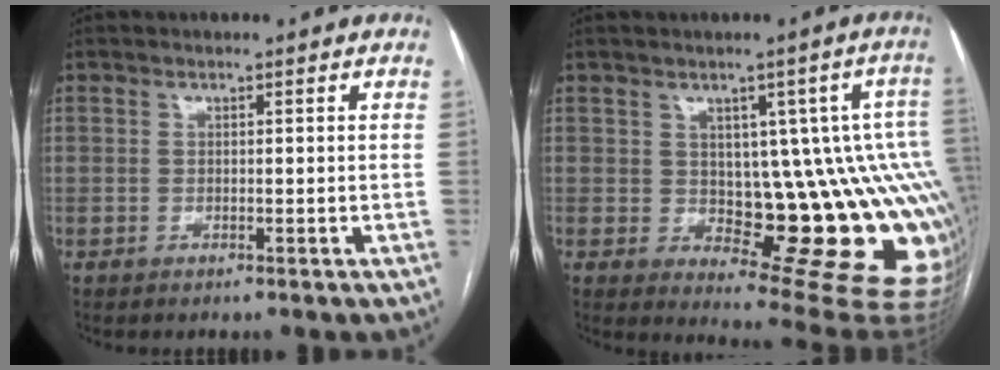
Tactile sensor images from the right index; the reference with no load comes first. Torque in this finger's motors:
{"motor_torque": [1.69, -0.25, 0.50, 0.06]}